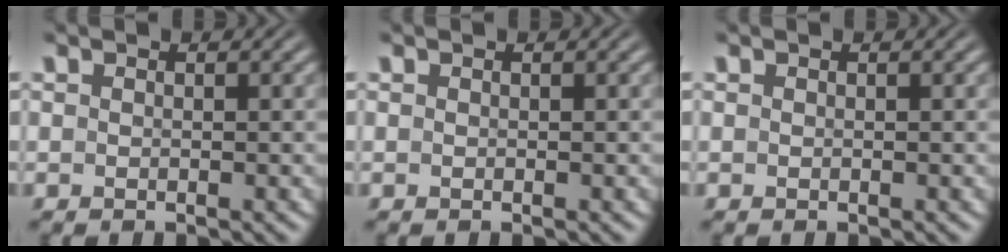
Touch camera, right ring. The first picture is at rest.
{"total": 0.0}
{"total": 0.0}